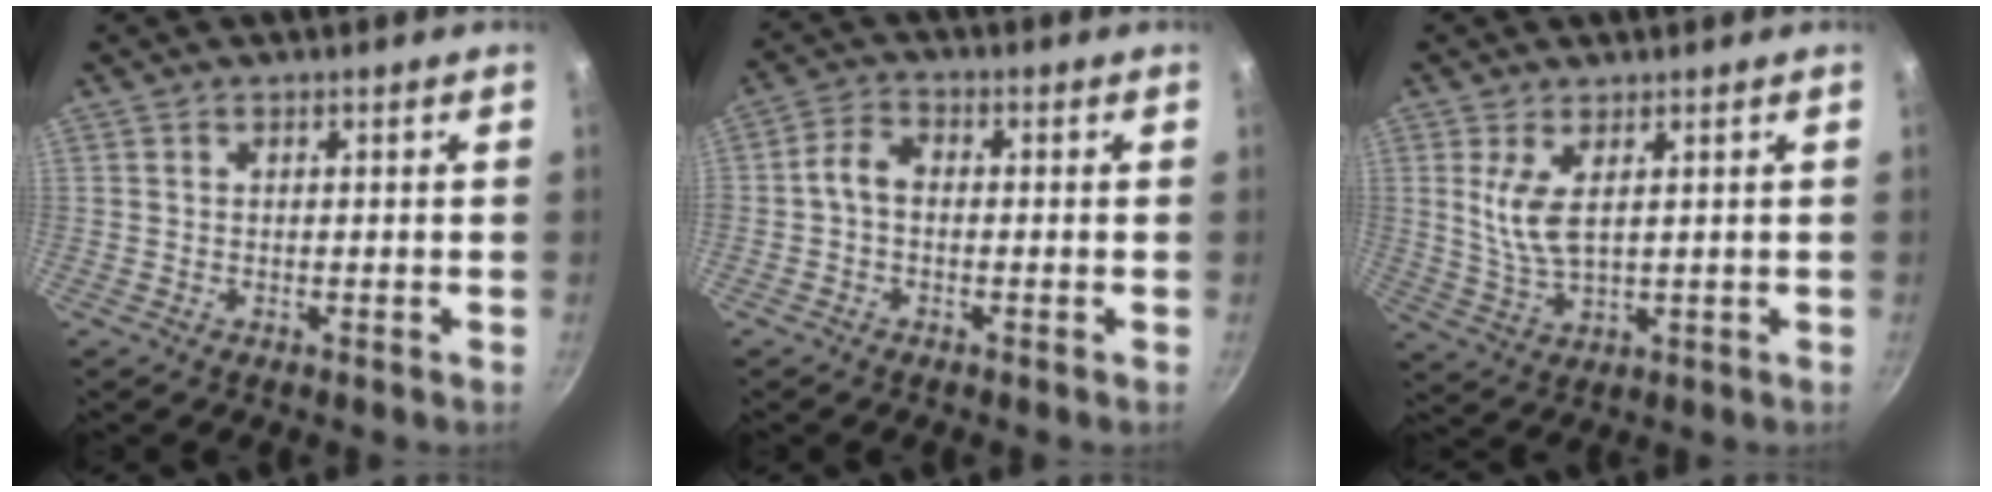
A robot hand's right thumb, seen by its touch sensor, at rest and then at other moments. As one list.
[{"total": 4.0, "force": [-0.7, 2.7, 2.9], "torque": [-0.057, 0.023, -0.024]}, {"total": 6.5, "force": [1.9, 2.7, 5.5], "torque": [-0.112, -0.019, 0.046]}]